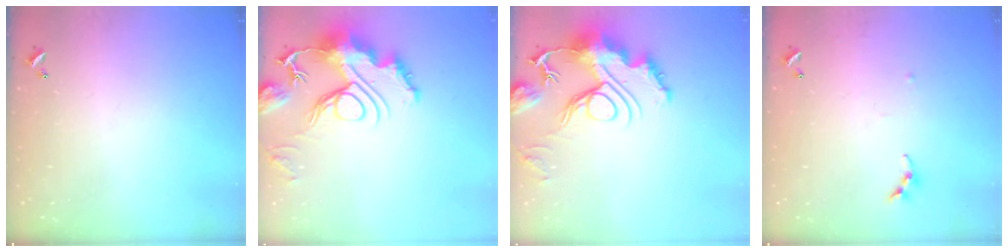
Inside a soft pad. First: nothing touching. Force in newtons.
{"total": 15.8, "press": 15.7, "slide": 1.8}
{"total": 15.8, "press": 15.7, "slide": 1.8}
{"total": 5.5, "press": 5.5, "slide": 0.3}